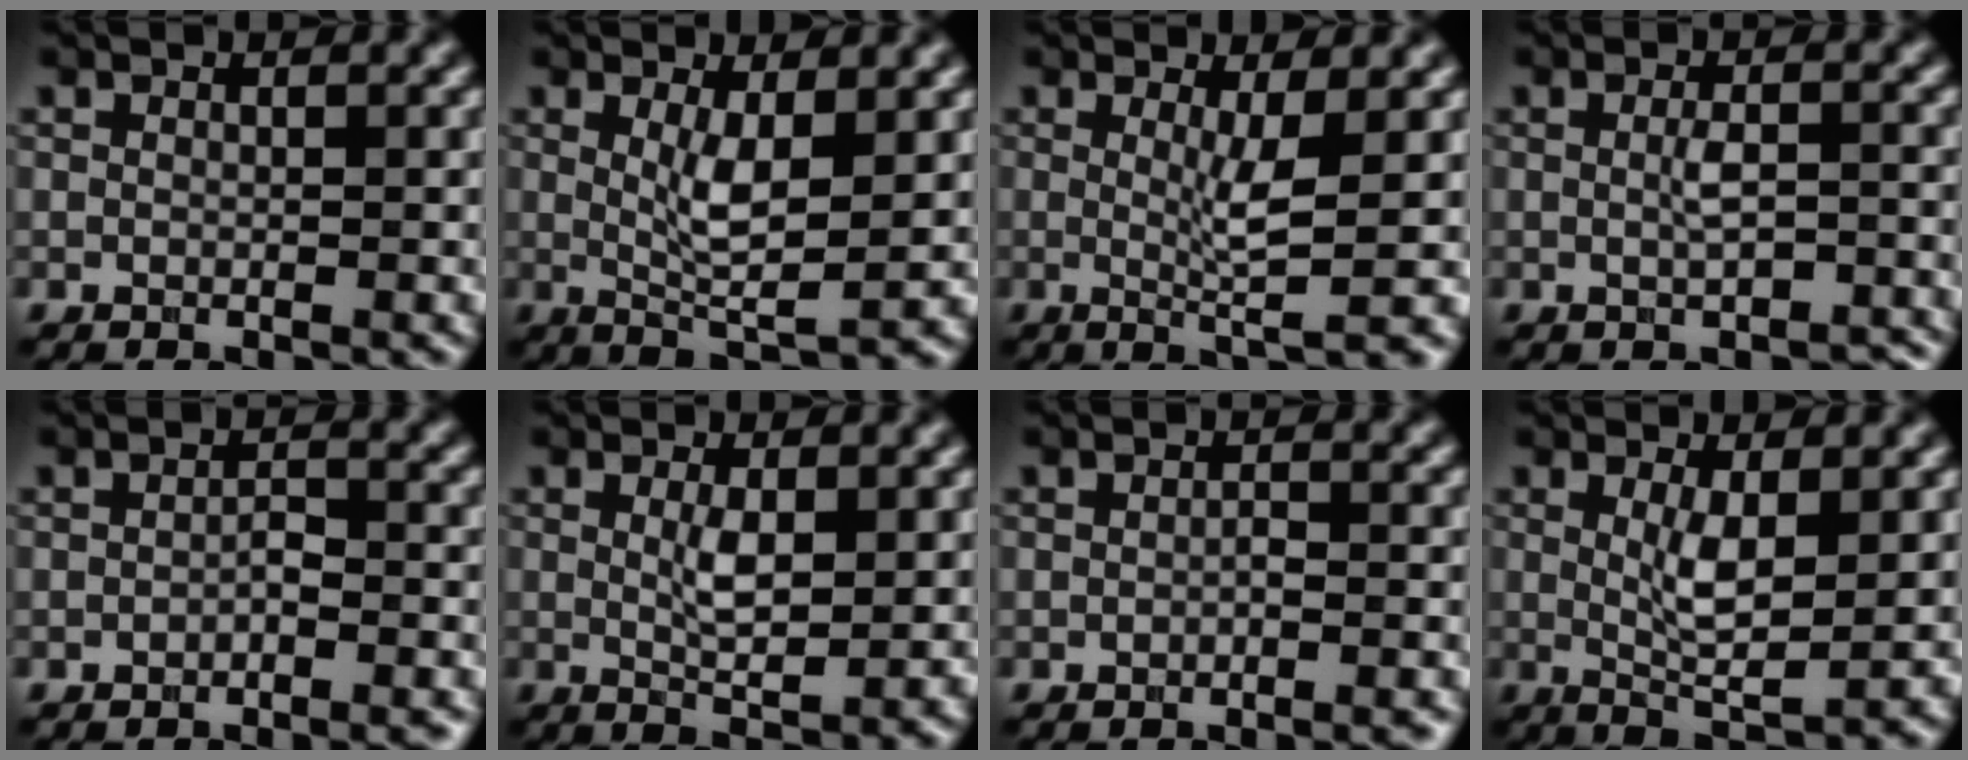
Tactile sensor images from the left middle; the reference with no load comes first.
{"total": 4.4, "force": [0.7, 1.1, 4.2], "torque": [-0.076, -0.011, 0.018]}
{"total": 3.9, "force": [0.2, 0.6, 3.9], "torque": [-0.066, -0.015, 0.004]}
{"total": 2.3, "force": [-0.6, 0.8, 2.1], "torque": [-0.040, -0.003, -0.006]}
{"total": 1.7, "force": [-1.0, 0.6, 1.2], "torque": [-0.020, 0.002, -0.016]}
{"total": 3.1, "force": [0.5, 0.8, 2.9], "torque": [-0.058, -0.007, 0.011]}
{"total": 1.3, "force": [-0.8, 0.3, 1.0], "torque": [-0.015, -0.001, -0.013]}
{"total": 4.0, "force": [0.7, 1.0, 3.8], "torque": [-0.069, -0.010, 0.017]}